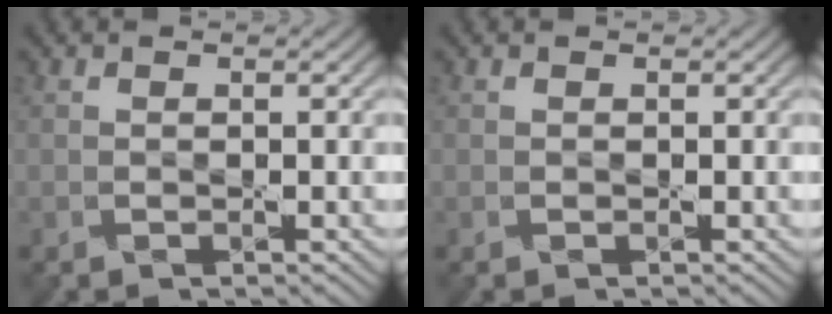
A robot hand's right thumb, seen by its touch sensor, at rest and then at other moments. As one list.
[{"total": 0.0}]